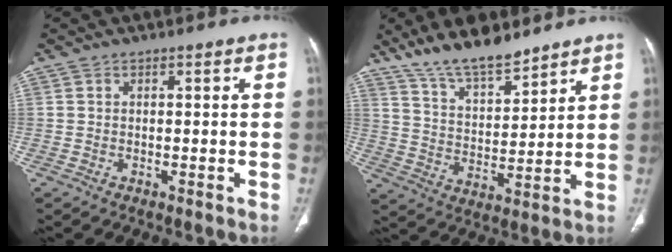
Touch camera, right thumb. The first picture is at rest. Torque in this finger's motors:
{"motor_torque": [-1.57, 1.75, 1.10, 1.01, 0.18]}